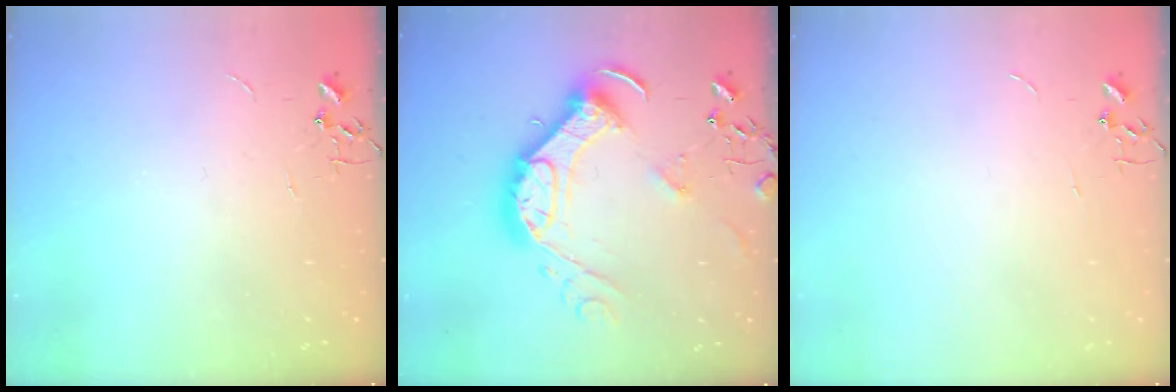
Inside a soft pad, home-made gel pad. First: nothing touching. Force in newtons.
{"total": 19.1, "press": 19.0, "slide": 1.4}
{"total": 0.0}